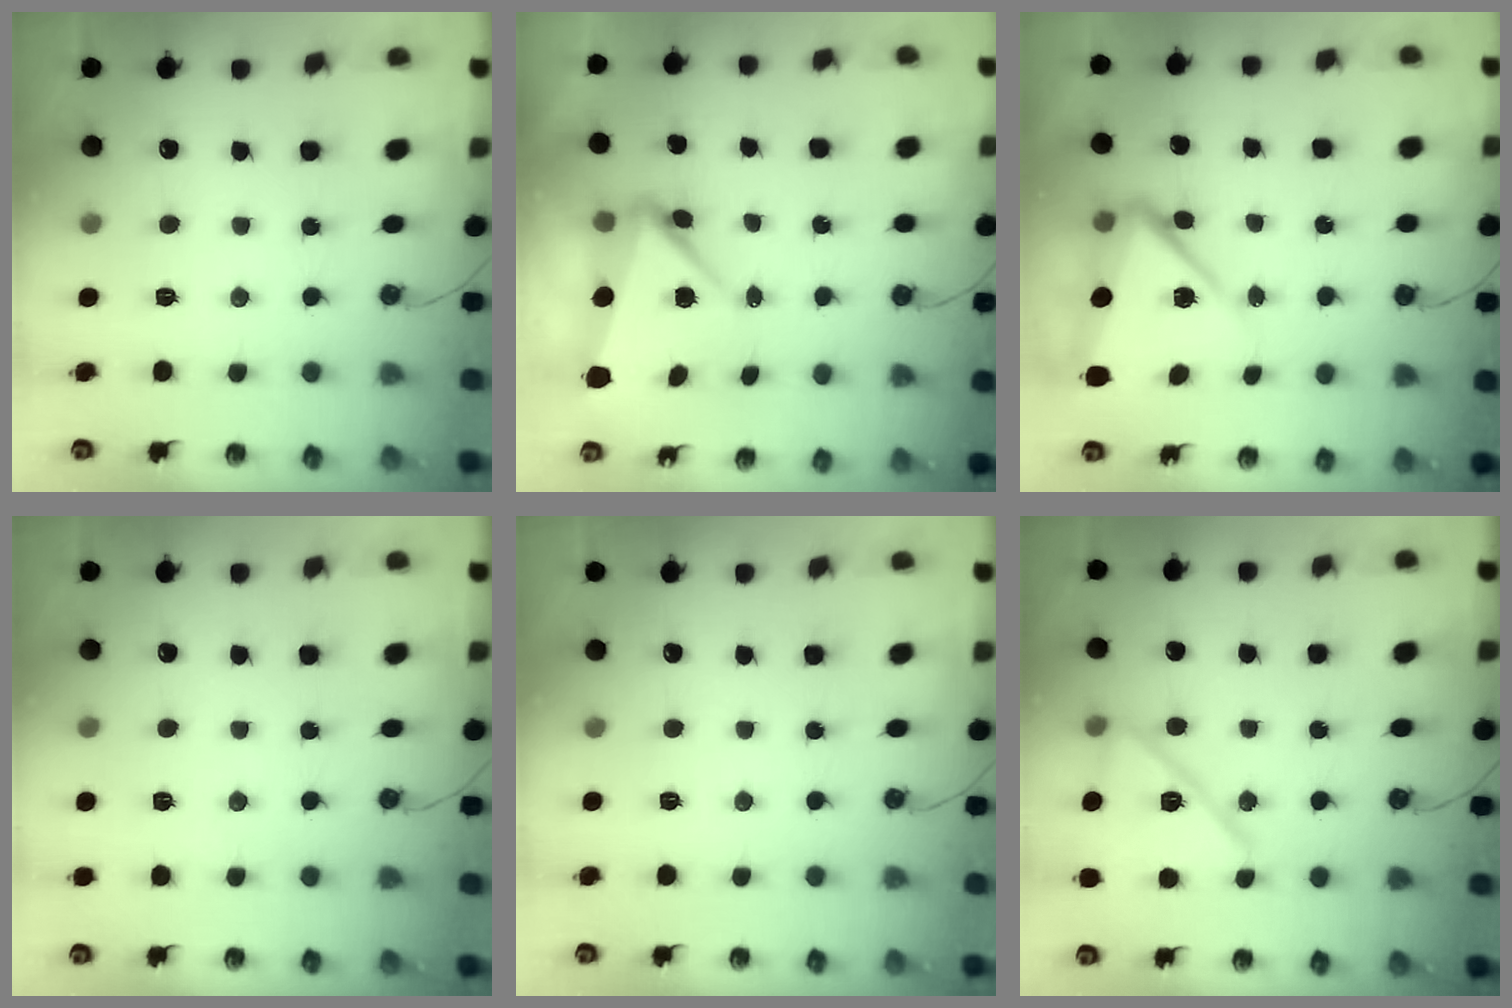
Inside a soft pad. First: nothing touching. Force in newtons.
{"total": 5.4, "press": 5.3, "slide": 0.9}
{"total": 8.4, "press": 8.4, "slide": 0.6}
{"total": 2.2, "press": 2.1, "slide": 0.7}
{"total": 0.0}
{"total": 14.7, "press": 14.7, "slide": 0.5}